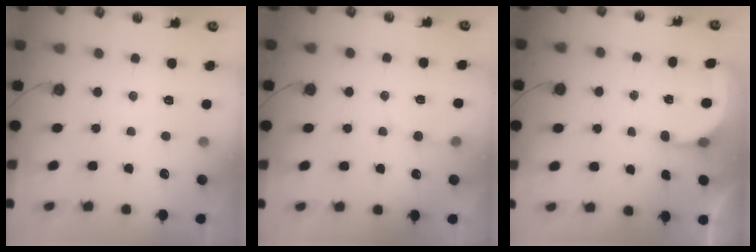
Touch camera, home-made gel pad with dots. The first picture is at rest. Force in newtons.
{"total": 4.6, "press": 4.4, "slide": 1.4}
{"total": 4.5, "press": 4.4, "slide": 0.6}